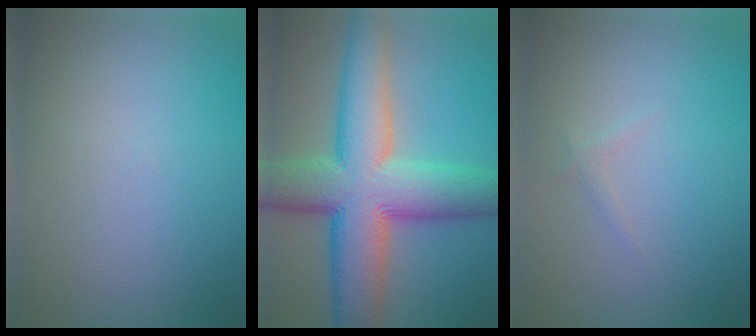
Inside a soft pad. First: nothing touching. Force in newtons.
{"total": 12.8, "press": 12.8, "slide": 0.5}
{"total": 0.6, "press": 0.6, "slide": 0.1}